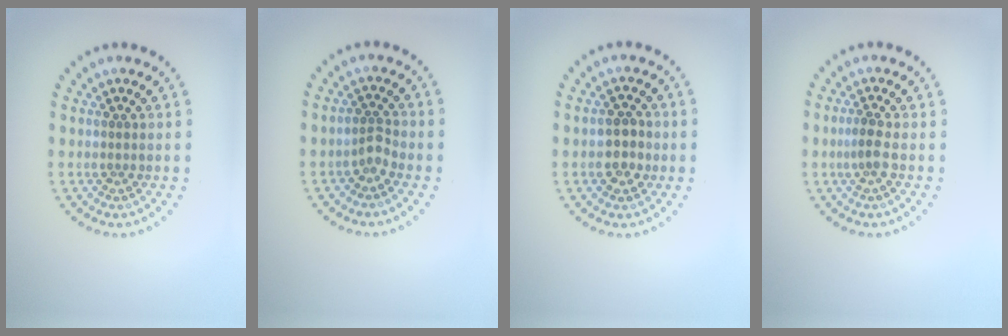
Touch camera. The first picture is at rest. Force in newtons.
{"total": 1.4, "press": 1.1, "slide": 0.9}
{"total": 2.6, "press": 2.6, "slide": 0.6}
{"total": 1.3, "press": 1.0, "slide": 0.8}